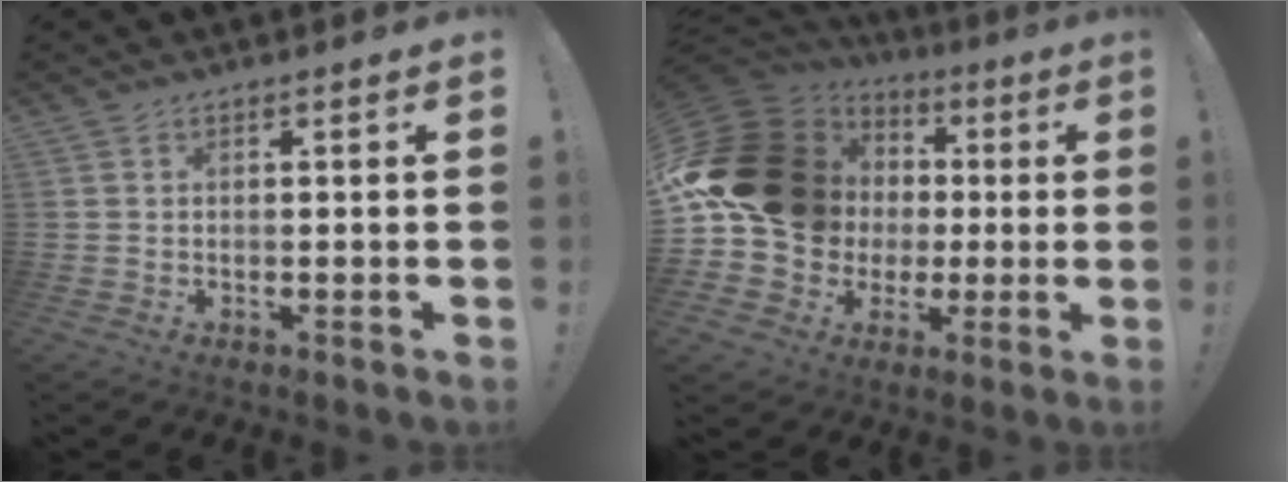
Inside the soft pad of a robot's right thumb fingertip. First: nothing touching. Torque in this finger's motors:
{"motor_torque": [2.37, 2.63, 1.51, -1.26, 0.73]}